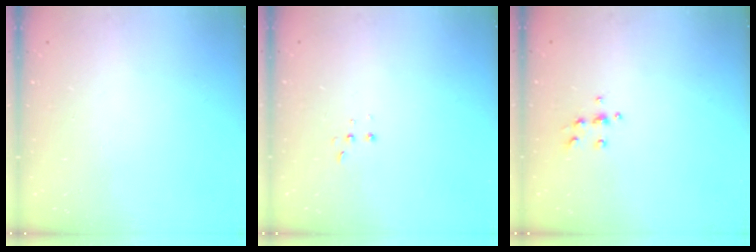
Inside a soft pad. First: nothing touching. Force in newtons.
{"total": 2.2, "press": 2.2, "slide": 0.5}
{"total": 5.5, "press": 5.4, "slide": 0.6}